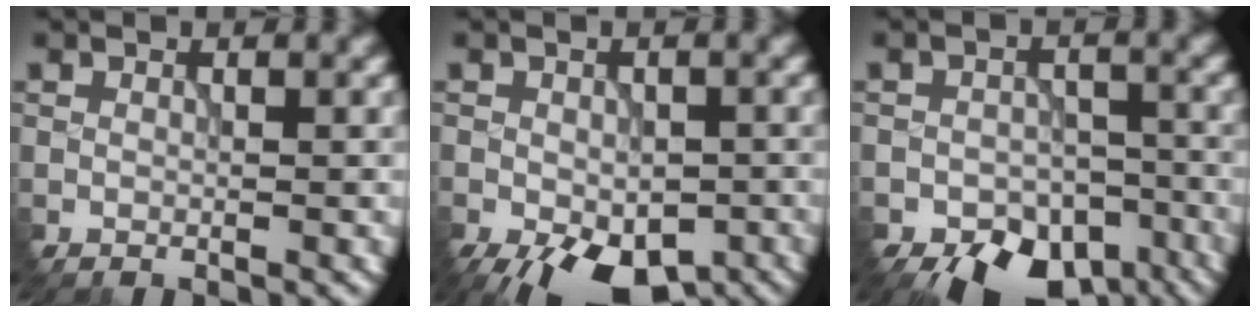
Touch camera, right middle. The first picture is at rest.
{"total": 9.6, "force": [-5.6, 4.8, 6.2], "torque": [-0.102, -0.041, -0.077]}
{"total": 10.5, "force": [-7.6, 5.7, 4.3], "torque": [-0.056, -0.034, -0.096]}